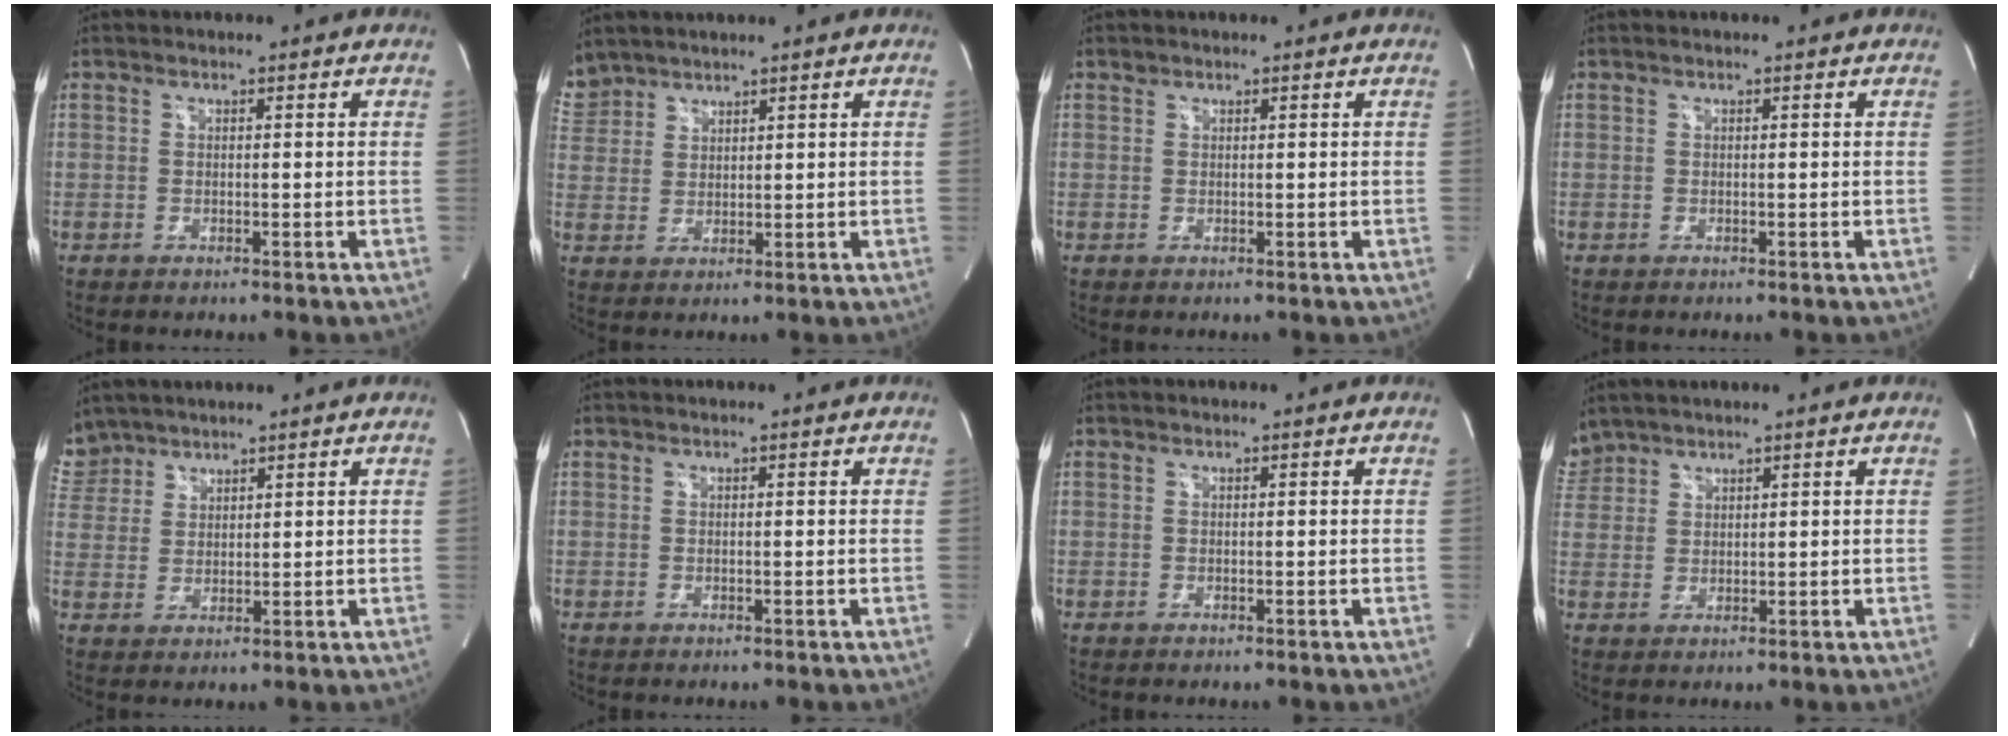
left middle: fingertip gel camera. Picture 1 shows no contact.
{"total": 5.3, "force": [4.8, 2.3, 0.2], "torque": [-0.015, 0.017, 0.107]}
{"total": 0.5, "force": [0.5, 0.2, 0.0], "torque": [-0.002, 0.002, 0.007]}
{"total": 0.0}
{"total": 6.1, "force": [5.3, 3.1, -0.1], "torque": [-0.001, 0.012, 0.114]}
{"total": 0.0}
{"total": 0.0}
{"total": 3.9, "force": [3.6, 1.5, 0.0], "torque": [-0.008, 0.019, 0.081]}